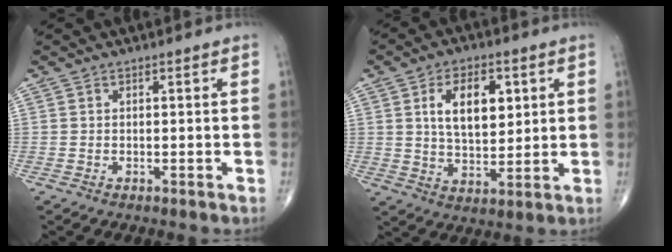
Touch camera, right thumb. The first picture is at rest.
{"total": 11.1, "force": [3.2, 6.2, 8.6], "torque": [-0.118, -0.012, 0.058]}